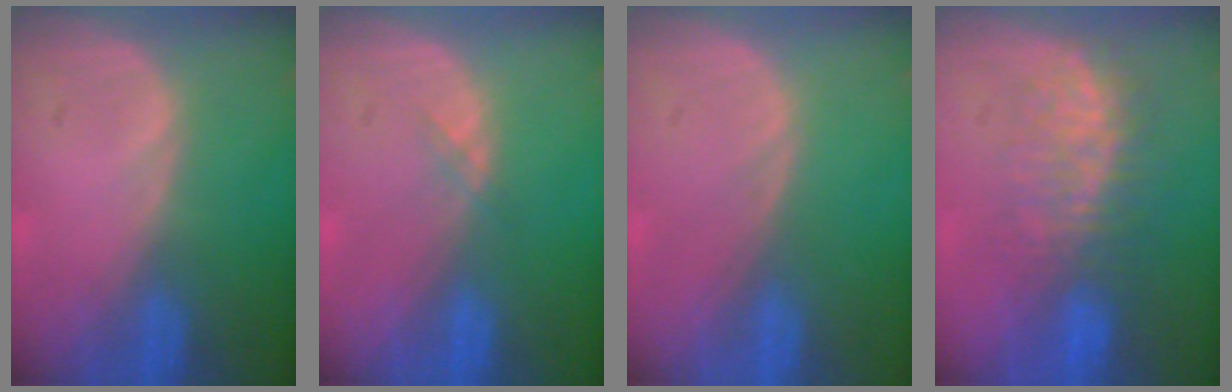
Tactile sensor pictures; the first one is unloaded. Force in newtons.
{"total": 0.6, "press": 0.6, "slide": 0.1}
{"total": 0.0}
{"total": 7.6, "press": 7.4, "slide": 1.9}